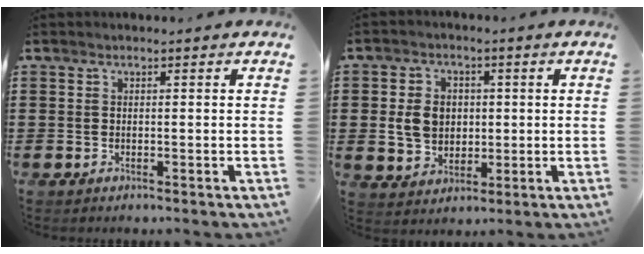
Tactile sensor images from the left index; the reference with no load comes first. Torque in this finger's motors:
{"motor_torque": [0.89, -0.25, 0.39, 0.09]}